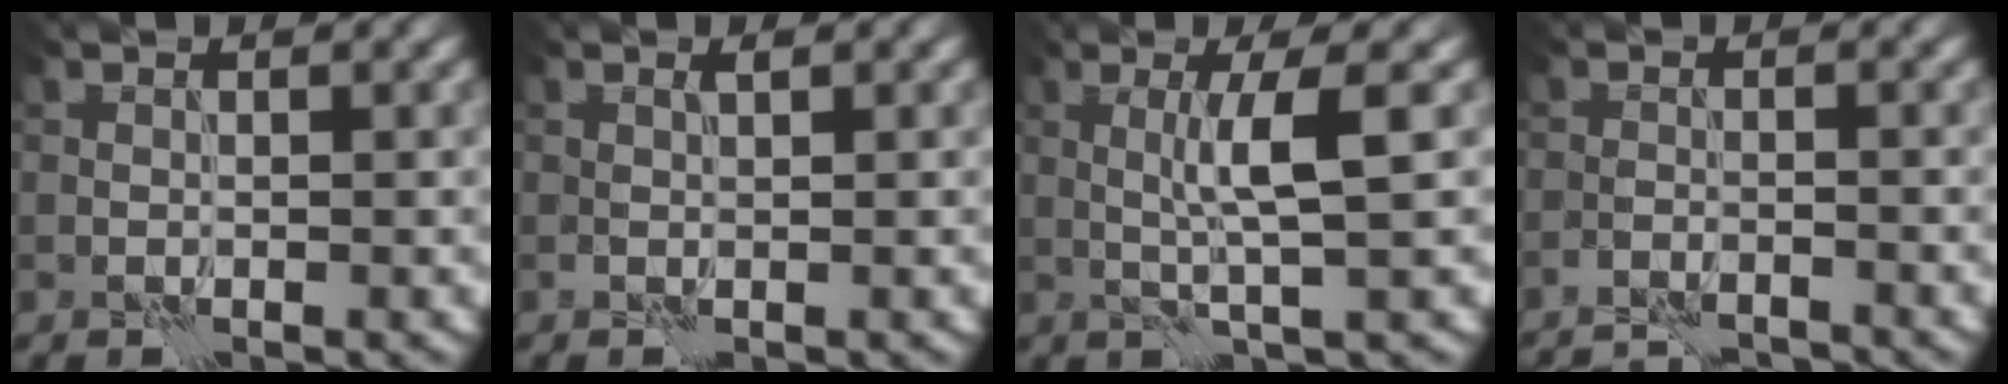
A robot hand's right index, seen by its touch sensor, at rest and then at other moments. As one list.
[{"total": 0.7, "force": [0.6, -0.1, 0.4], "torque": [-0.007, 0.000, 0.009]}, {"total": 3.9, "force": [0.4, 0.2, 3.9], "torque": [-0.071, 0.005, 0.010]}, {"total": 4.2, "force": [-4.1, 0.4, 0.6], "torque": [-0.007, 0.001, -0.060]}]